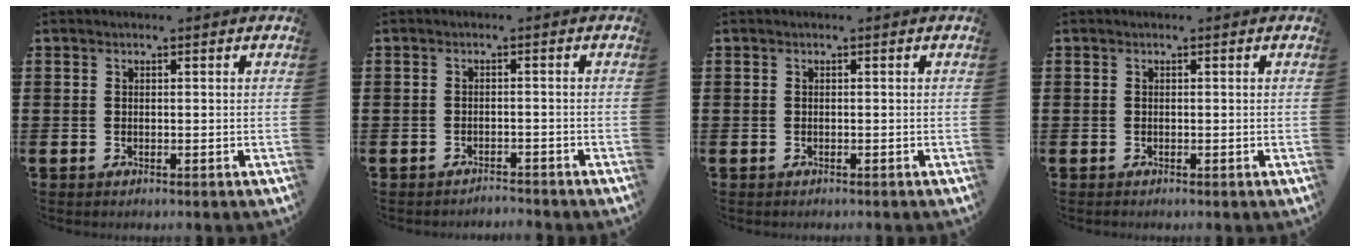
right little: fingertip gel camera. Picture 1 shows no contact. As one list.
[{"total": 1.5, "force": [-1.5, -0.1, -0.1], "torque": [-0.002, 0.004, -0.033]}, {"total": 0.0}, {"total": 0.0}]